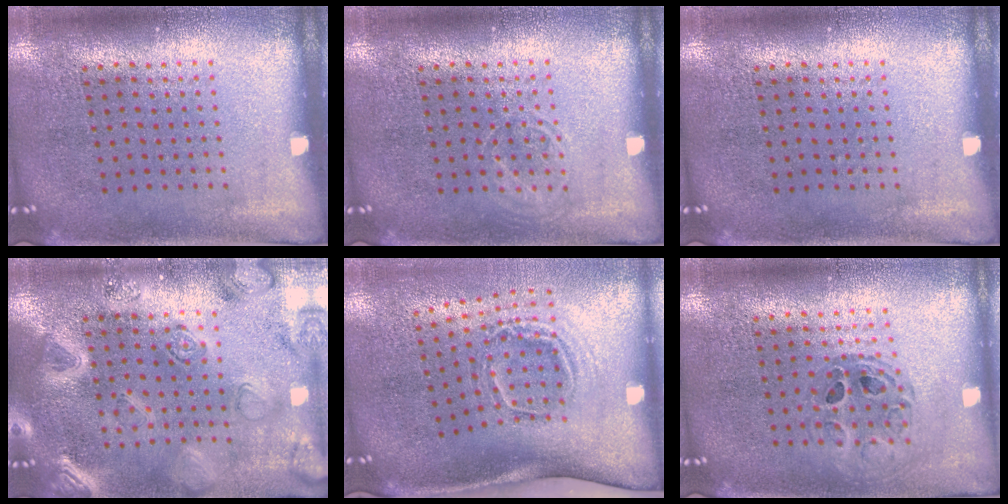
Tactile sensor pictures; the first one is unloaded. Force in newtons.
{"total": 1.1, "press": 1.1, "slide": 0.2}
{"total": 0.0}
{"total": 3.0, "press": 2.8, "slide": 0.8}
{"total": 2.1, "press": 1.3, "slide": 1.6}
{"total": 0.8, "press": 0.8, "slide": 0.1}